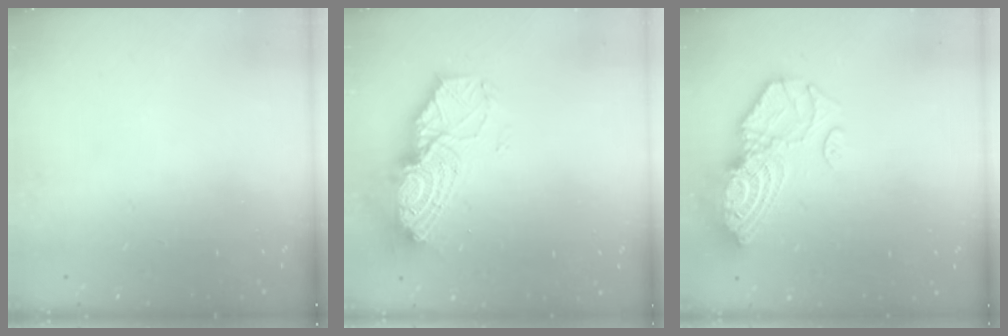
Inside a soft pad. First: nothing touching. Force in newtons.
{"total": 15.1, "press": 15.0, "slide": 1.5}
{"total": 13.2, "press": 13.2, "slide": 1.2}